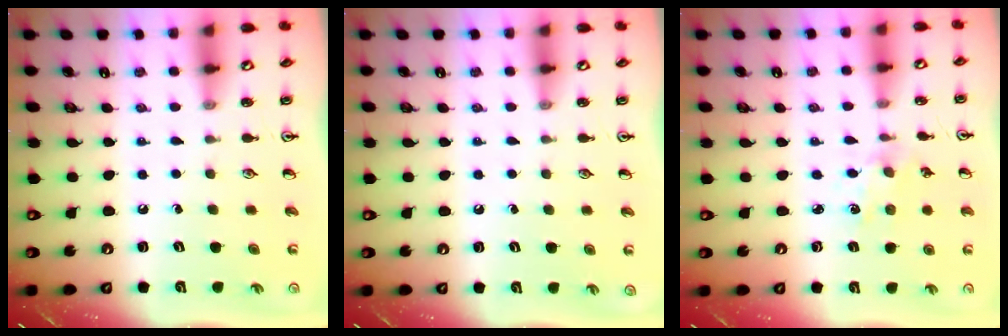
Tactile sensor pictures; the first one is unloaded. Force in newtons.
{"total": 0.0}
{"total": 2.5, "press": 2.5, "slide": 0.5}